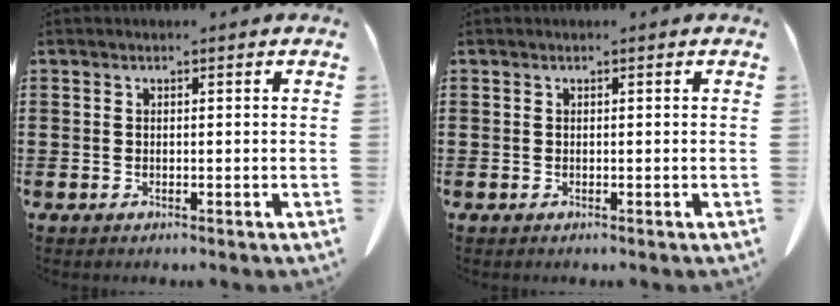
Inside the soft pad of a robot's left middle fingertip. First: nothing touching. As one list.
[{"total": 0.0}]